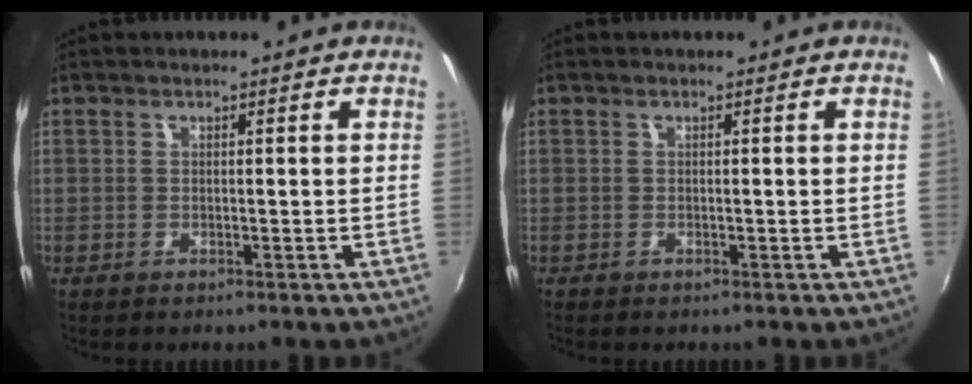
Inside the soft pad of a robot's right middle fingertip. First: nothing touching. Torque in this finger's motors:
{"motor_torque": [-0.43, 0.02, -0.03, -0.01]}